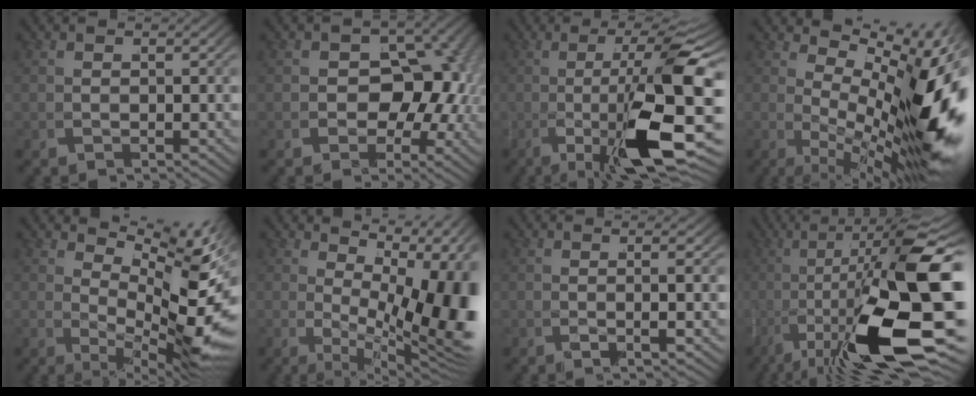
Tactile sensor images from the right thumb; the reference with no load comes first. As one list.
[{"total": 7.1, "force": [-1.1, 6.0, 3.8], "torque": [-0.079, -0.034, -0.008]}, {"total": 13.6, "force": [-1.7, 3.7, 12.9], "torque": [-0.208, -0.008, -0.023]}, {"total": 12.1, "force": [0.0, 5.8, 10.6], "torque": [-0.159, -0.038, 0.016]}, {"total": 8.8, "force": [2.7, 3.2, 7.8], "torque": [-0.108, -0.012, 0.047]}, {"total": 11.7, "force": [0.3, 5.8, 10.1], "torque": [-0.157, -0.053, 0.029]}, {"total": 2.6, "force": [1.0, -0.2, 2.4], "torque": [-0.033, 0.011, 0.011]}, {"total": 15.8, "force": [-2.0, 5.8, 14.5], "torque": [-0.230, -0.024, -0.022]}]